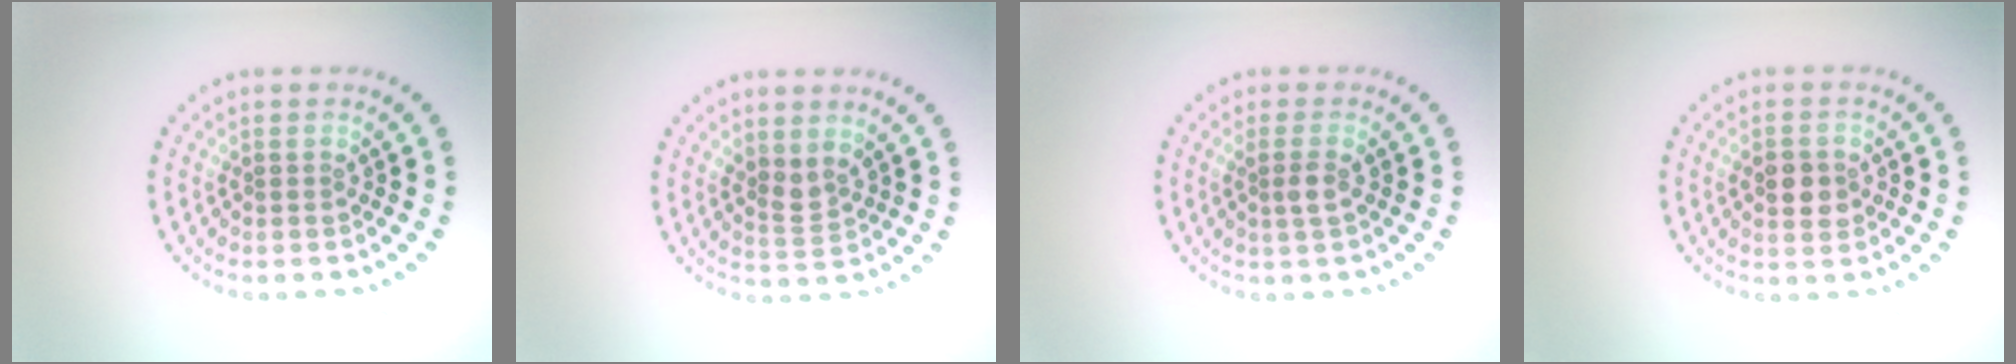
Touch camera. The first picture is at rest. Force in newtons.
{"total": 1.9, "press": 1.4, "slide": 1.2}
{"total": 1.5, "press": 1.3, "slide": 0.8}
{"total": 2.8, "press": 2.8, "slide": 0.2}